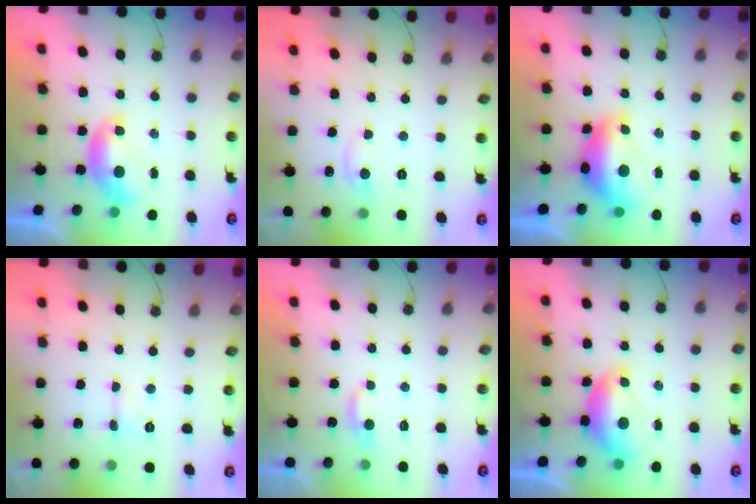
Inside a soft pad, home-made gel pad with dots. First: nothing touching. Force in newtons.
{"total": 0.7, "press": 0.2, "slide": 0.7}
{"total": 2.8, "press": 2.7, "slide": 0.7}
{"total": 1.4, "press": 1.3, "slide": 0.3}
{"total": 3.6, "press": 3.6, "slide": 0.3}
{"total": 0.0}